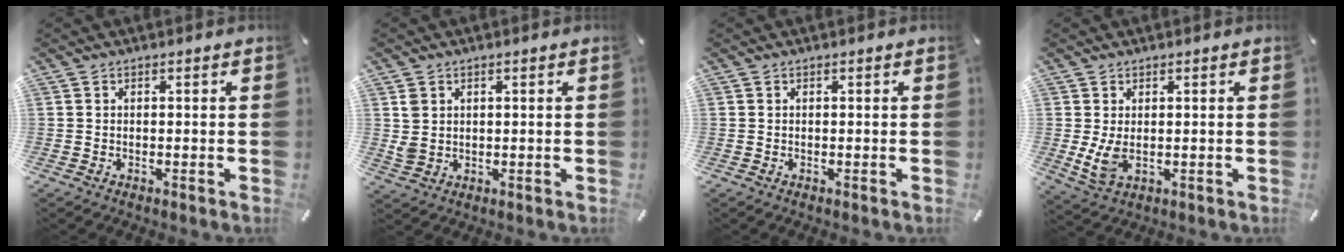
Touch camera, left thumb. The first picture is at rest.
{"total": 3.5, "force": [1.3, 3.1, 1.1], "torque": [-0.015, 0.001, 0.024]}
{"total": 0.0}
{"total": 5.1, "force": [0.7, 3.1, 4.0], "torque": [-0.093, -0.009, 0.009]}